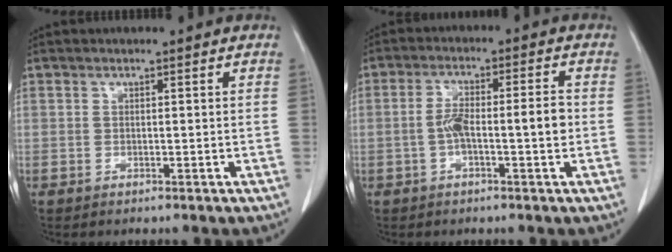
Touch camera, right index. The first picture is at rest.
{"total": 6.3, "force": [-1.0, 1.2, 6.1], "torque": [-0.111, 0.019, -0.016]}